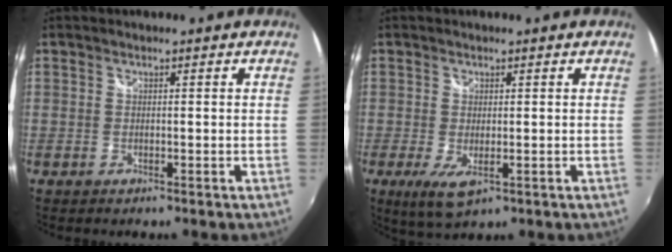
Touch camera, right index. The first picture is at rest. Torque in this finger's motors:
{"motor_torque": [0.12, 0.00, 0.11, 0.07]}